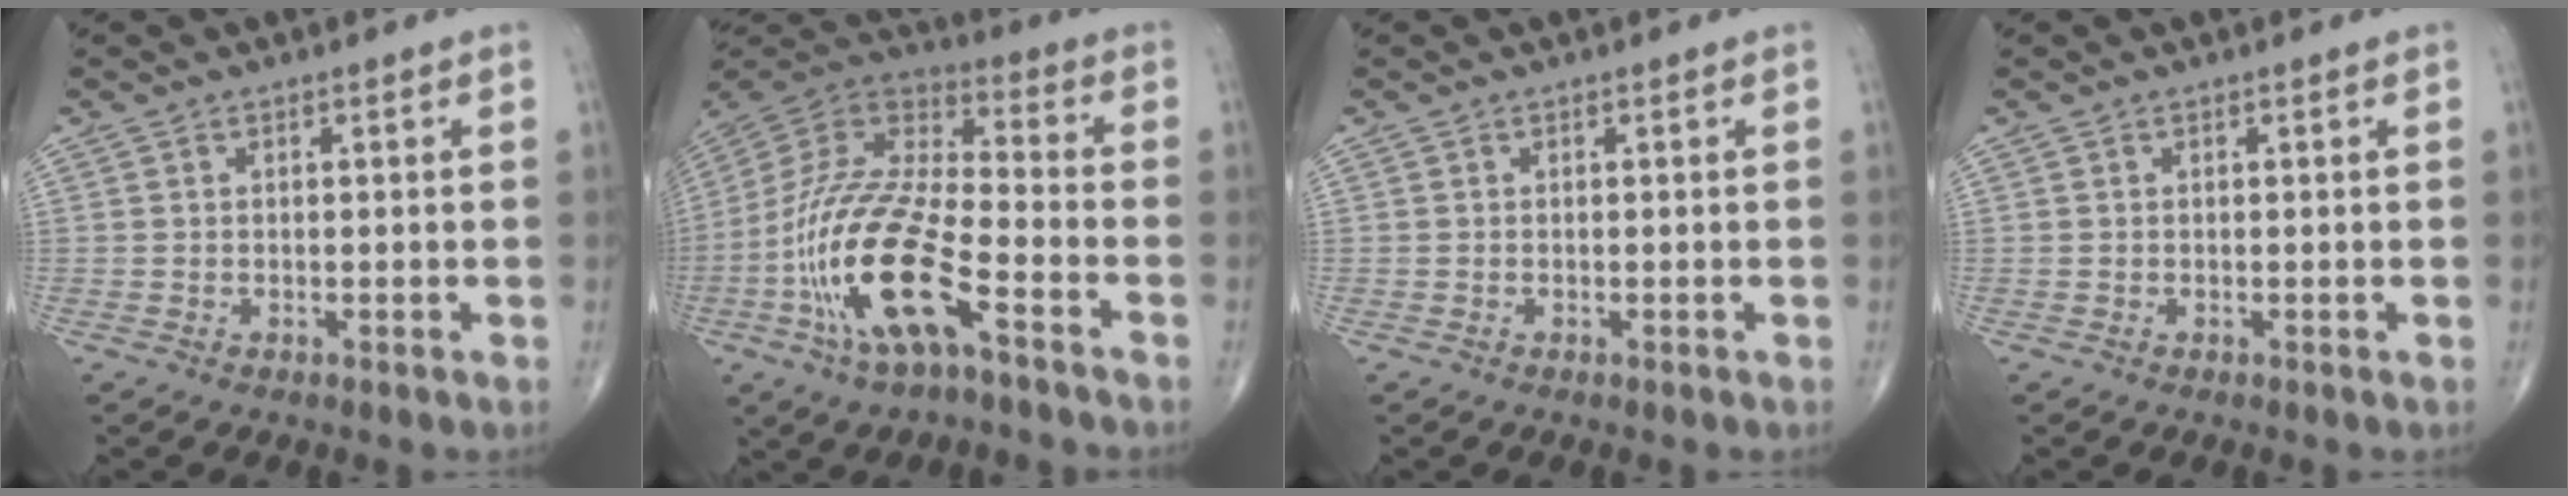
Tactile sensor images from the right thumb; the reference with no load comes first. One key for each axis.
{"total": 20.8, "fx": -8.7, "fy": 7.1, "fz": 17.5, "tx": -0.370, "ty": 0.040, "tz": -0.162}
{"total": 0.0}
{"total": 0.0}